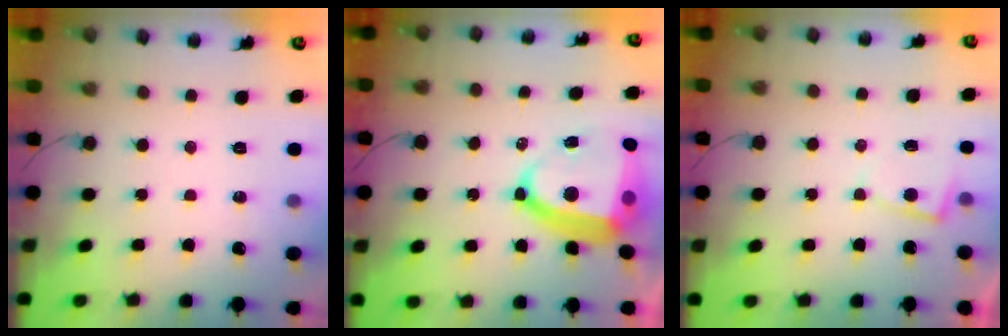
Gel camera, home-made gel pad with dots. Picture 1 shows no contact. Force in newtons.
{"total": 14.5, "press": 14.4, "slide": 1.8}
{"total": 3.0, "press": 3.0, "slide": 0.5}